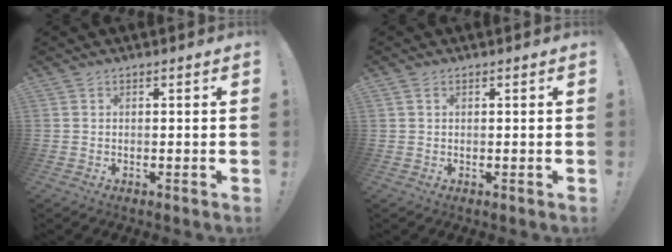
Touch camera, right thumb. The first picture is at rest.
{"total": 0.9, "force": [0.5, 0.5, 0.5], "torque": [-0.004, -0.001, 0.008]}